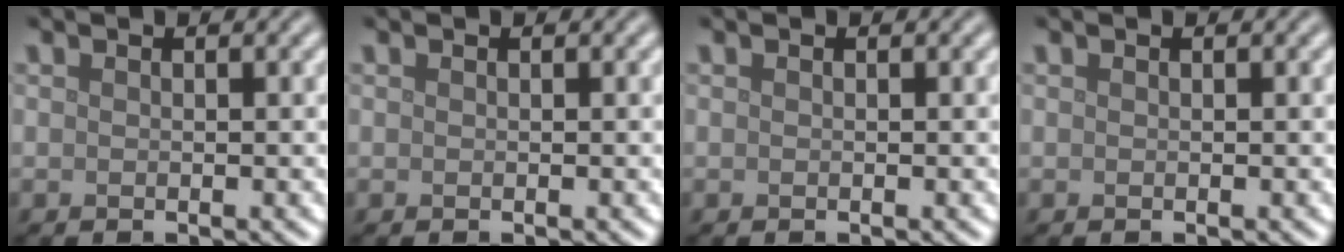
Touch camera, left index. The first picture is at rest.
{"total": 0.0}
{"total": 0.0}
{"total": 0.0}